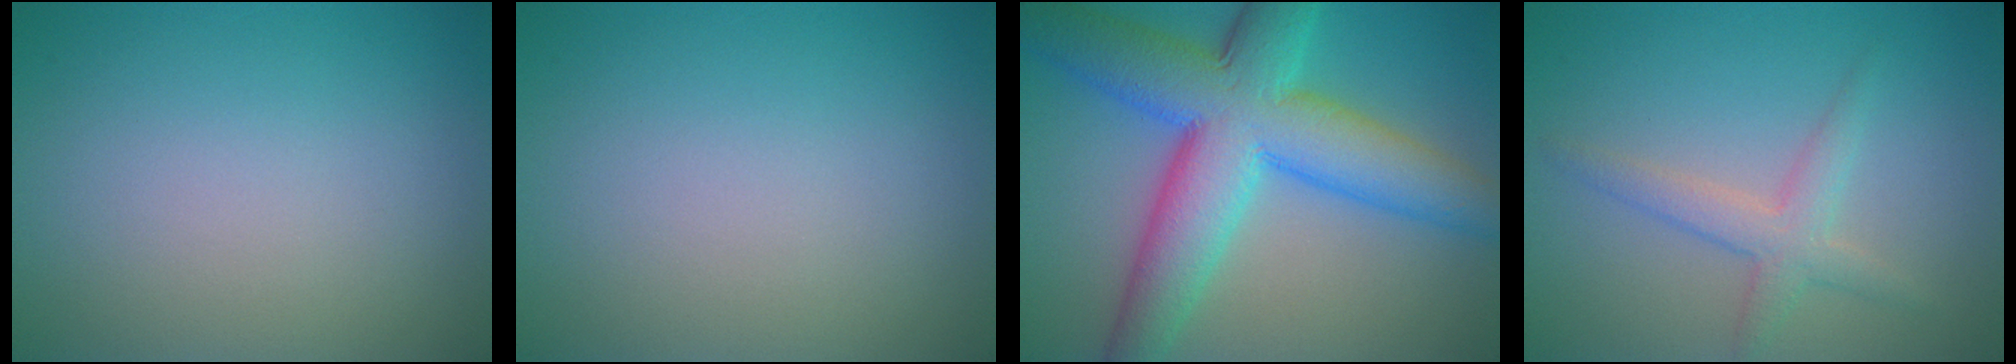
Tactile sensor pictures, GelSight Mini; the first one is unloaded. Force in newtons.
{"total": 0.0}
{"total": 11.5, "press": 11.5, "slide": 0.2}
{"total": 2.6, "press": 2.6, "slide": 0.1}